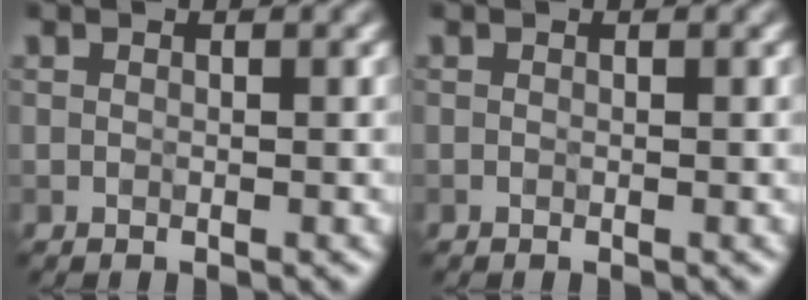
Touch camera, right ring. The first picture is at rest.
{"total": 0.0}